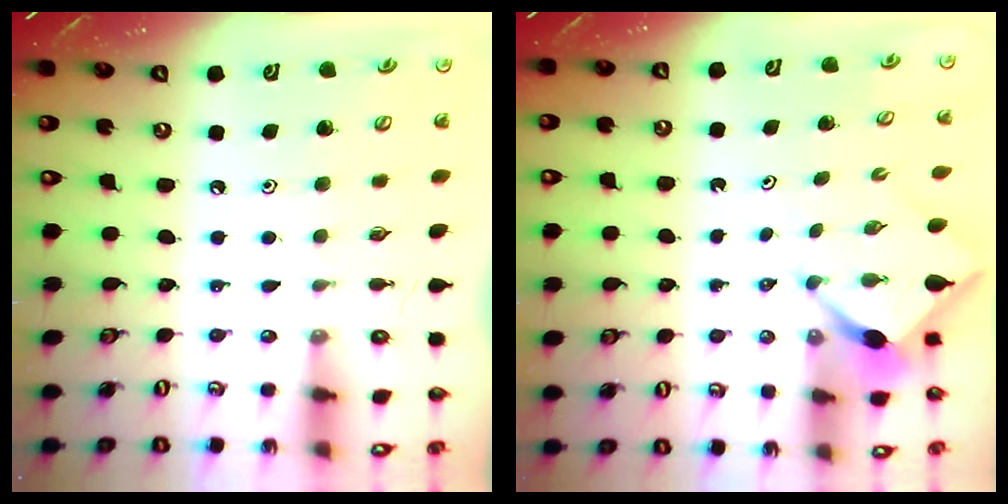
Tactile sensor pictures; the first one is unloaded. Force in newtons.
{"total": 2.7, "press": 2.6, "slide": 0.3}